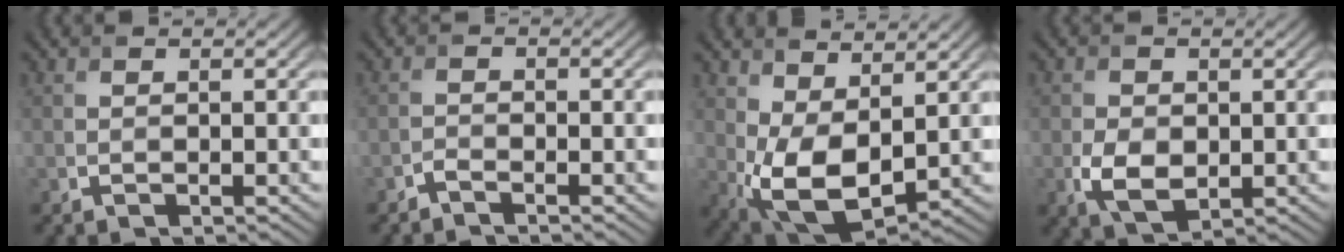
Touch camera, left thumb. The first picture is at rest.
{"total": 1.2, "force": [-1.1, 0.2, 0.4], "torque": [-0.009, 0.001, -0.025]}
{"total": 9.3, "force": [1.6, 5.1, 7.7], "torque": [-0.174, -0.008, 0.032]}
{"total": 4.3, "force": [-0.5, 3.1, 3.0], "torque": [-0.069, -0.012, -0.009]}